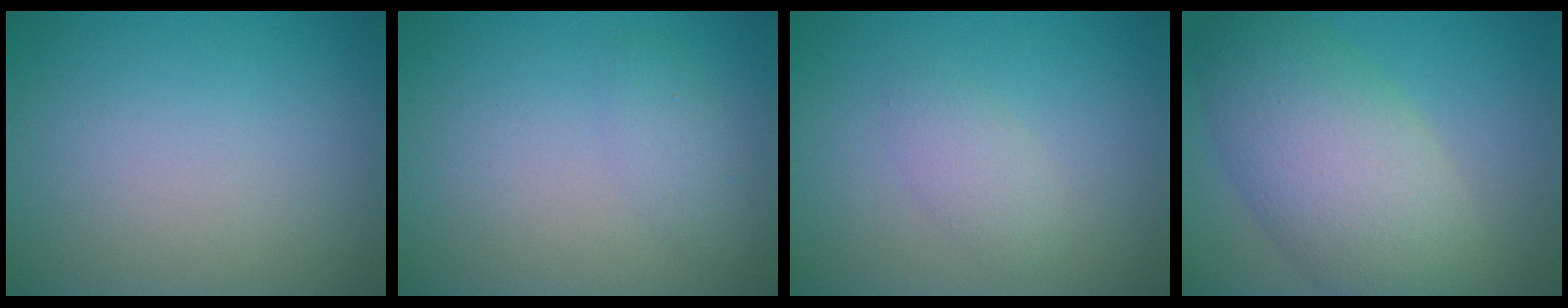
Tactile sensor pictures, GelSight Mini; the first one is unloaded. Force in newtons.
{"total": 1.5, "press": 1.5, "slide": 0.1}
{"total": 1.8, "press": 1.8, "slide": 0.1}
{"total": 8.9, "press": 8.9, "slide": 0.6}